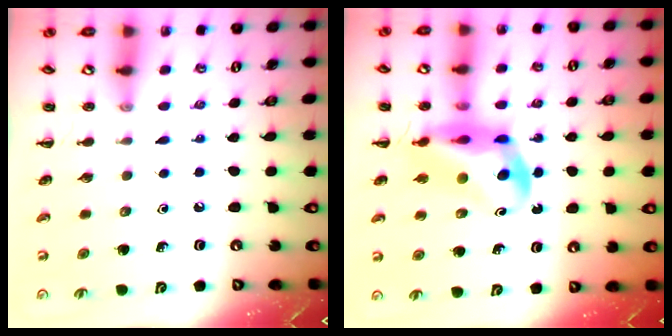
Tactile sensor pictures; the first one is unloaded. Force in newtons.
{"total": 12.9, "press": 12.3, "slide": 3.7}